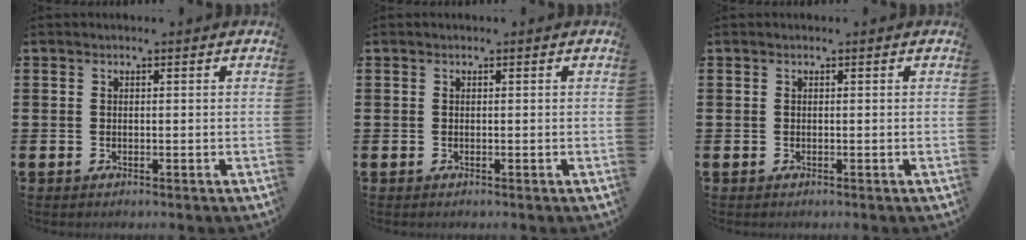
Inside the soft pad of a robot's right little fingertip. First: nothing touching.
{"total": 0.0}
{"total": 0.0}